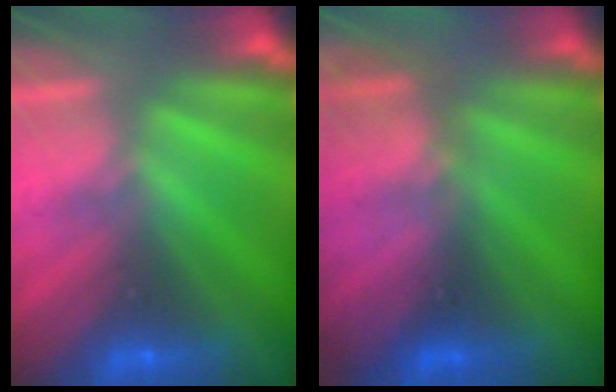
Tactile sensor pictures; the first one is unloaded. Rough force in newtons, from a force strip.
{"total": 2.7}